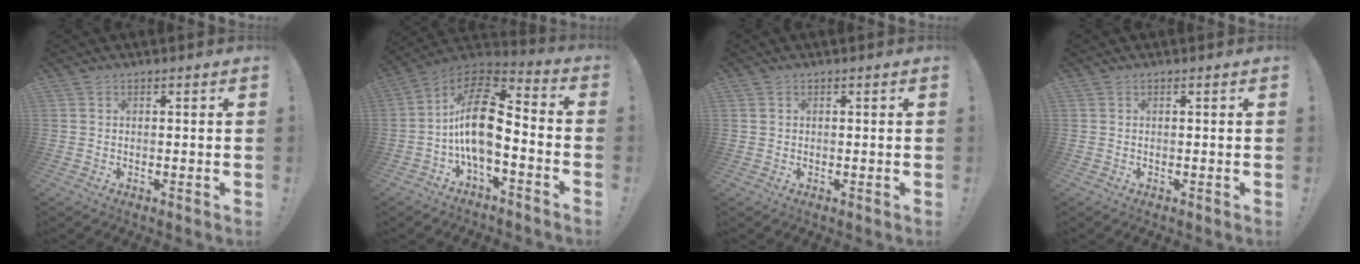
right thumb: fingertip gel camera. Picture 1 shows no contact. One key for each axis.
{"total": 16.9, "fx": -1.7, "fy": 8.3, "fz": 14.6, "tx": -0.263, "ty": 0.015, "tz": -0.028}
{"total": 0.7, "fx": 0.3, "fy": 0.6, "fz": 0.0, "tx": 0.000, "ty": 0.003, "tz": 0.006}
{"total": 0.0}